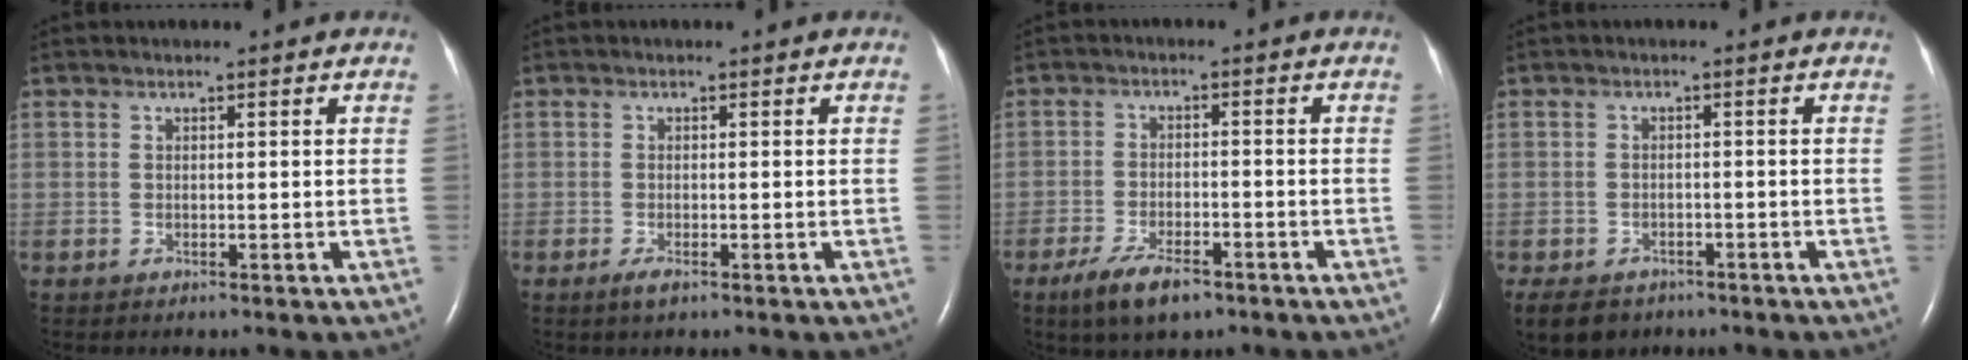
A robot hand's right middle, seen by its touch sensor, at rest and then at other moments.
{"total": 1.5, "force": [-0.9, 0.3, 1.2], "torque": [-0.031, -0.005, -0.017]}
{"total": 6.6, "force": [-4.5, 2.2, 4.4], "torque": [-0.093, -0.009, -0.075]}
{"total": 9.9, "force": [-6.6, 6.6, 3.4], "torque": [-0.089, -0.016, -0.086]}